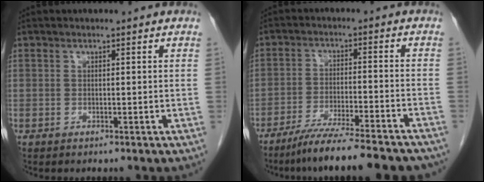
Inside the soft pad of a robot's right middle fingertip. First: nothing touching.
{"total": 15.9, "force": [-13.8, 1.1, 7.9], "torque": [-0.110, -0.020, -0.208]}